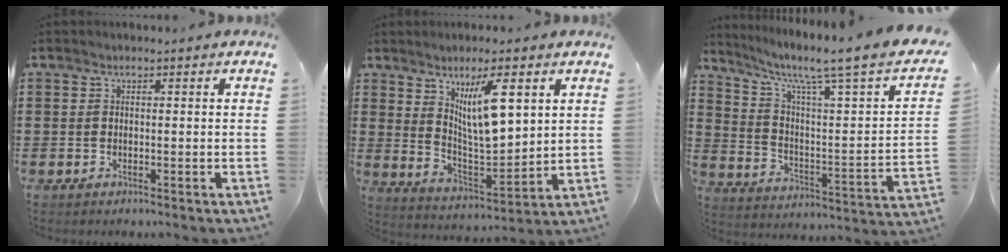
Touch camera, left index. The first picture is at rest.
{"total": 9.7, "force": [4.3, 3.0, 8.1], "torque": [-0.139, -0.012, 0.071]}
{"total": 6.7, "force": [4.5, 0.3, 5.0], "torque": [-0.108, -0.040, 0.060]}